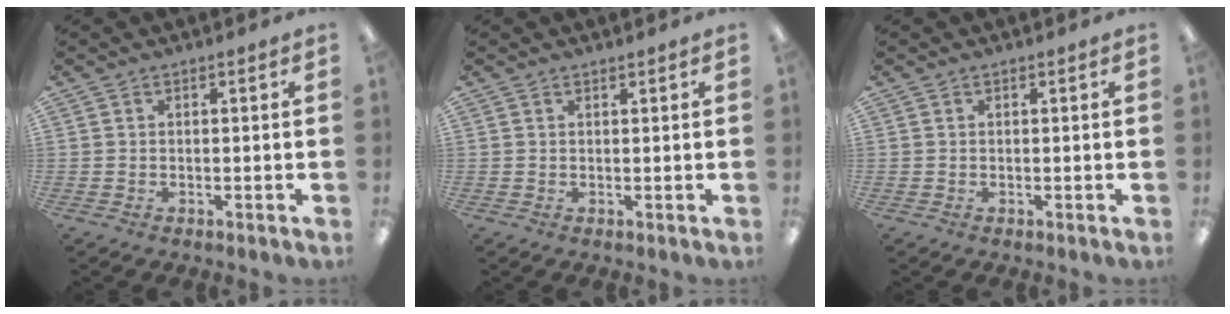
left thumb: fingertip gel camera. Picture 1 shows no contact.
{"total": 0.5, "force": [0.5, 0.1, 0.0], "torque": [-0.001, 0.000, 0.010]}
{"total": 0.0}